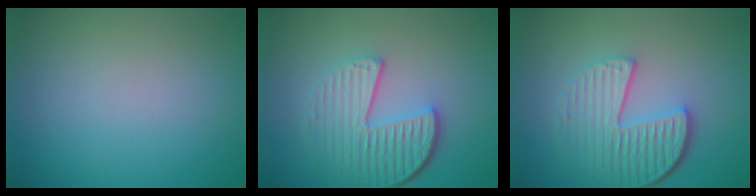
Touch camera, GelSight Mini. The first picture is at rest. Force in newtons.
{"total": 5.8, "press": 4.1, "slide": 4.0}
{"total": 5.8, "press": 4.1, "slide": 4.0}